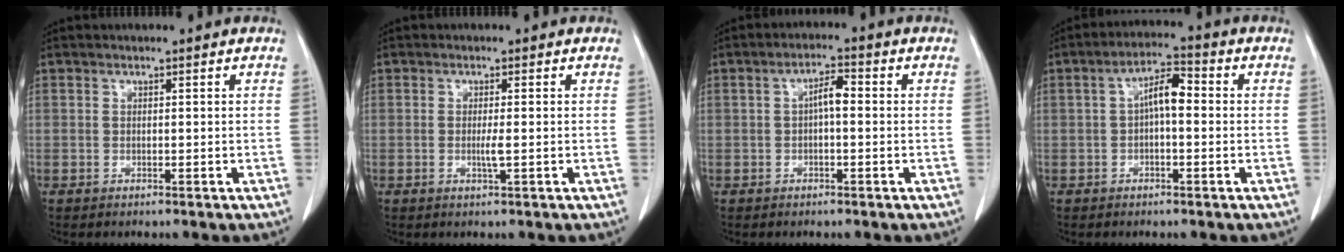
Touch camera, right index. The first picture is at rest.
{"total": 1.8, "force": [-0.3, -0.1, 1.8], "torque": [-0.035, -0.004, -0.006]}
{"total": 3.3, "force": [0.0, 1.0, 3.2], "torque": [-0.055, 0.012, -0.001]}
{"total": 5.4, "force": [0.2, 1.8, 5.1], "torque": [-0.094, 0.024, 0.000]}